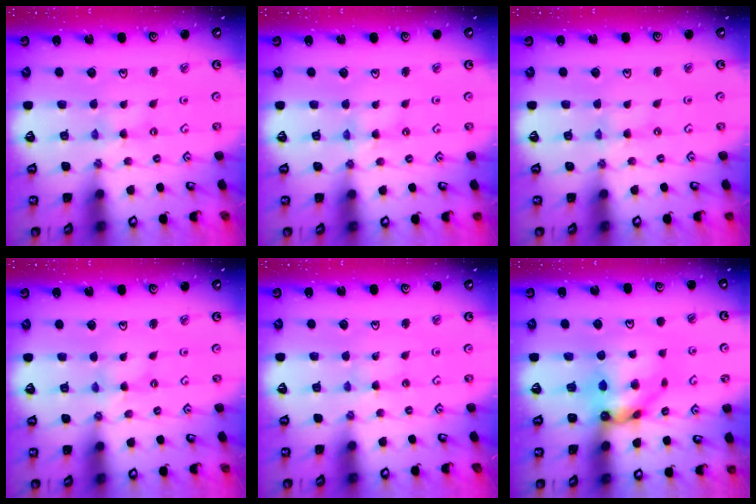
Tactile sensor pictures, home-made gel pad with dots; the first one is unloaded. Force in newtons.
{"total": 1.7, "press": 1.7, "slide": 0.2}
{"total": 0.0}
{"total": 0.6, "press": 0.6, "slide": 0.2}
{"total": 2.1, "press": 2.0, "slide": 0.3}
{"total": 9.0, "press": 9.0, "slide": 0.6}